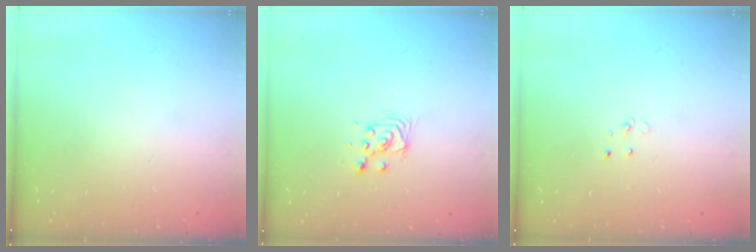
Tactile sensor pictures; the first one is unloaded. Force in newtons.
{"total": 4.1, "press": 4.1, "slide": 0.3}
{"total": 3.3, "press": 3.3, "slide": 0.4}